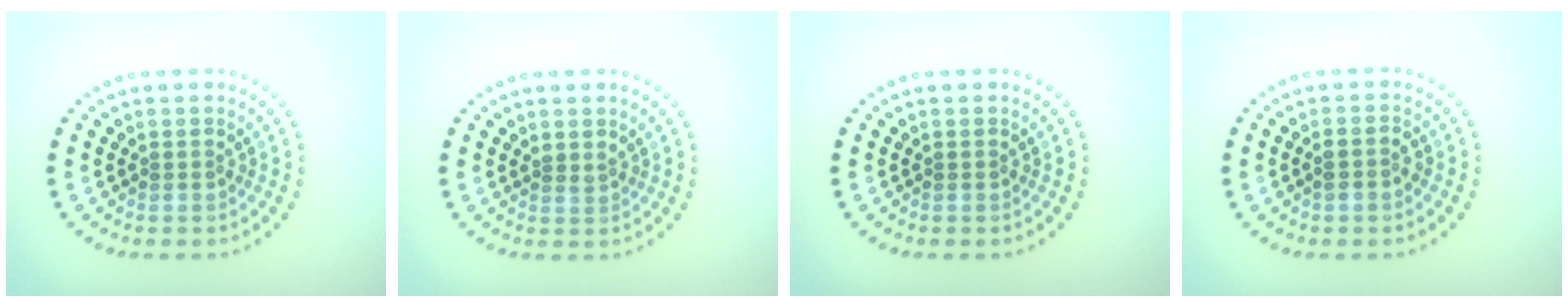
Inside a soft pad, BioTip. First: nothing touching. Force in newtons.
{"total": 0.6, "press": 0.3, "slide": 0.6}
{"total": 0.0}
{"total": 1.7, "press": 1.6, "slide": 0.6}